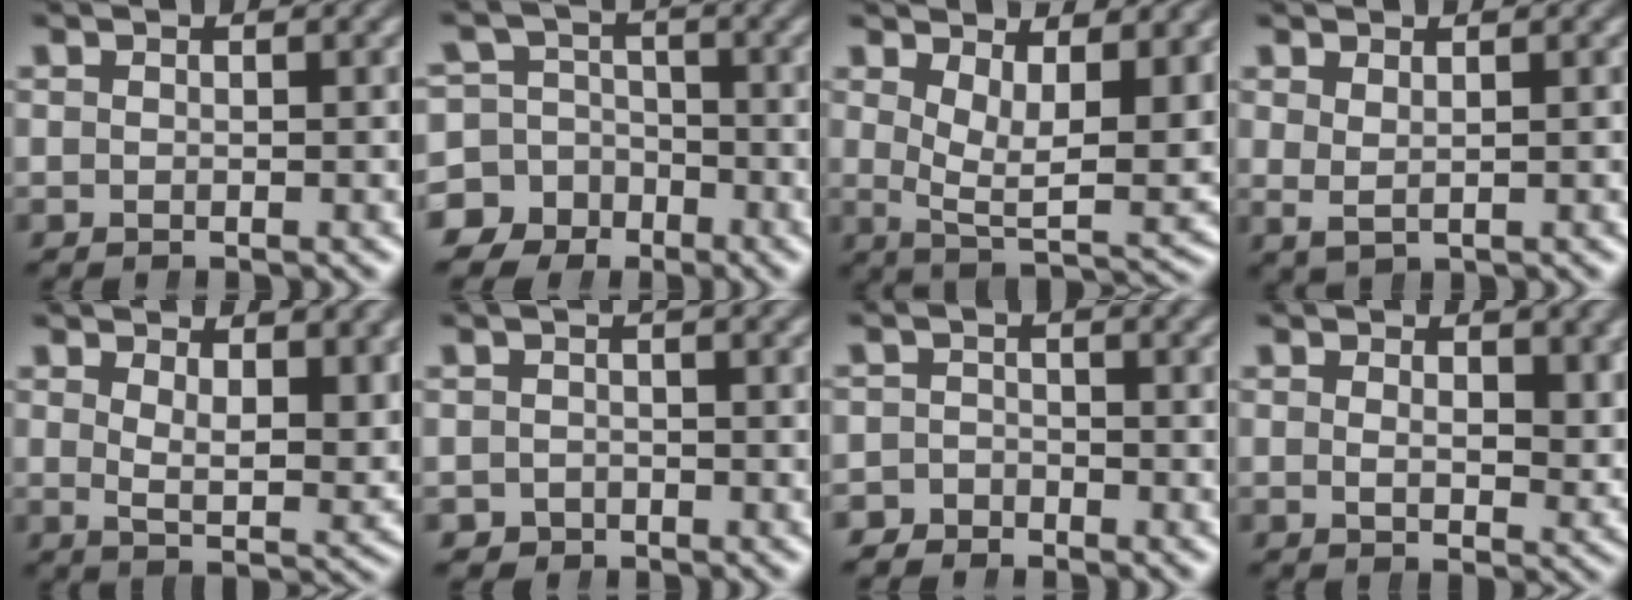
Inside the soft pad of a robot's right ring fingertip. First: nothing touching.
{"total": 11.0, "force": [-3.5, 10.1, 2.6], "torque": [-0.061, -0.040, -0.069]}
{"total": 6.4, "force": [2.1, 3.1, 5.3], "torque": [-0.086, -0.024, 0.035]}
{"total": 1.3, "force": [0.9, 0.1, 0.9], "torque": [-0.015, -0.007, 0.029]}
{"total": 3.7, "force": [2.1, 0.9, 2.9], "torque": [-0.048, -0.022, 0.040]}
{"total": 1.9, "force": [-1.4, 1.3, -0.3], "torque": [0.010, -0.017, -0.017]}
{"total": 2.6, "force": [-2.2, 1.2, -0.6], "torque": [0.018, -0.012, -0.037]}
{"total": 1.8, "force": [1.1, 0.5, 1.3], "torque": [-0.018, -0.016, 0.024]}